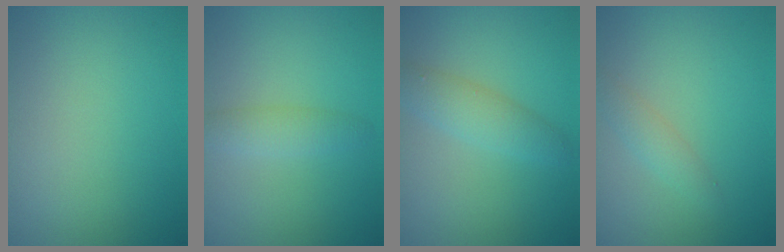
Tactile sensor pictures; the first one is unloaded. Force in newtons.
{"total": 1.9, "press": 1.9, "slide": 0.0}
{"total": 2.8, "press": 2.8, "slide": 0.1}
{"total": 1.5, "press": 1.5, "slide": 0.0}